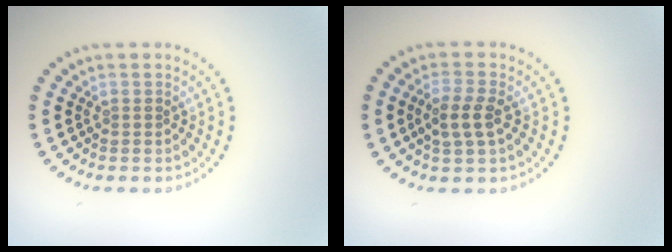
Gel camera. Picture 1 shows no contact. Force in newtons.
{"total": 2.6, "press": 2.5, "slide": 0.8}